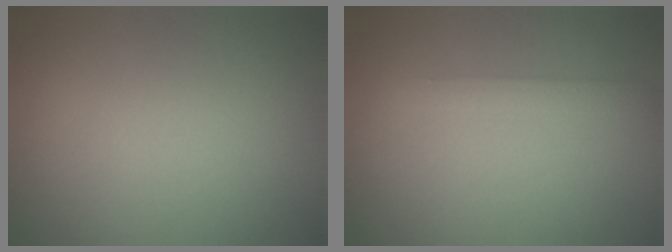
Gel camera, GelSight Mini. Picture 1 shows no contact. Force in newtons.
{"total": 1.7, "press": 1.7, "slide": 0.1}